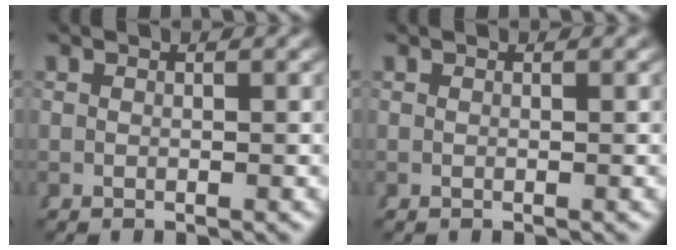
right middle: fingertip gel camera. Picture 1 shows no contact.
{"total": 0.0}